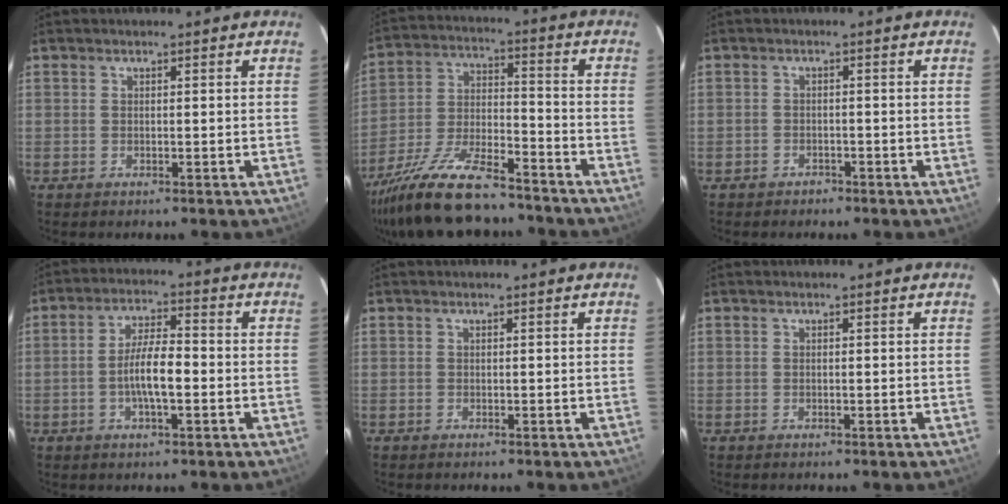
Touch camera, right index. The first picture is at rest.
{"total": 19.7, "force": [-15.8, 5.2, 10.6], "torque": [-0.219, -0.028, -0.269]}
{"total": 2.2, "force": [-1.6, 1.5, 0.1], "torque": [-0.009, 0.006, -0.025]}
{"total": 7.2, "force": [-1.7, 1.8, 6.8], "torque": [-0.130, 0.006, -0.029]}
{"total": 0.0}
{"total": 0.0}